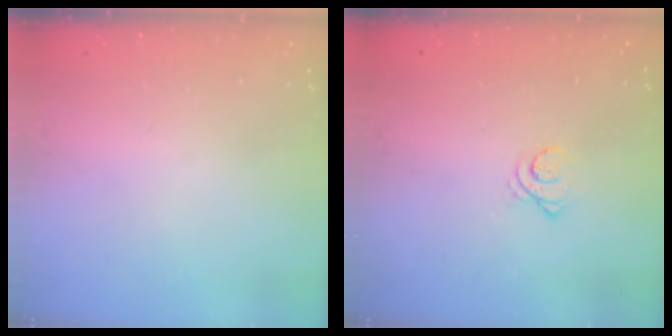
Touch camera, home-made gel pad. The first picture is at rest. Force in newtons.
{"total": 3.2, "press": 3.2, "slide": 0.4}